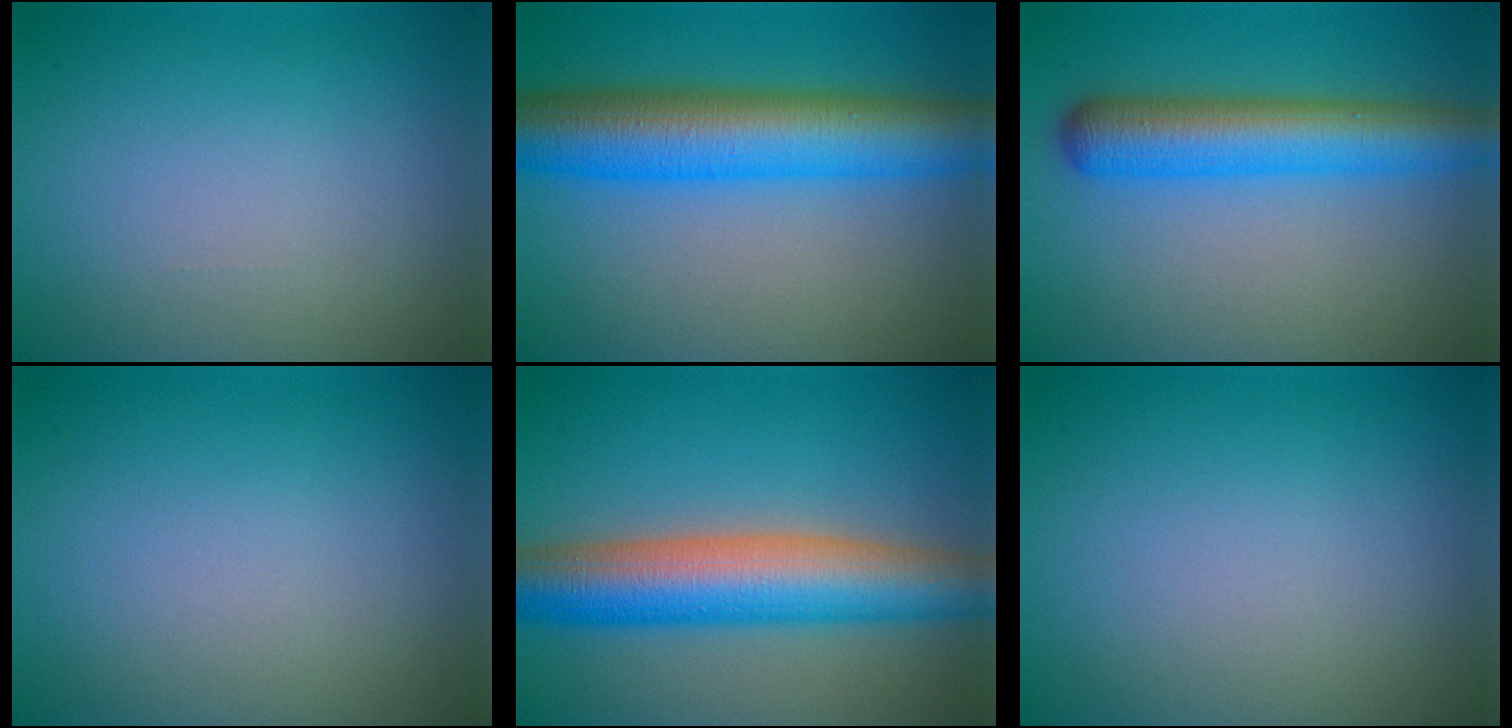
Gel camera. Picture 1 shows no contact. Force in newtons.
{"total": 9.7, "press": 9.7, "slide": 0.1}
{"total": 6.8, "press": 6.8, "slide": 0.1}
{"total": 0.0}
{"total": 9.3, "press": 9.3, "slide": 0.5}
{"total": 0.0}